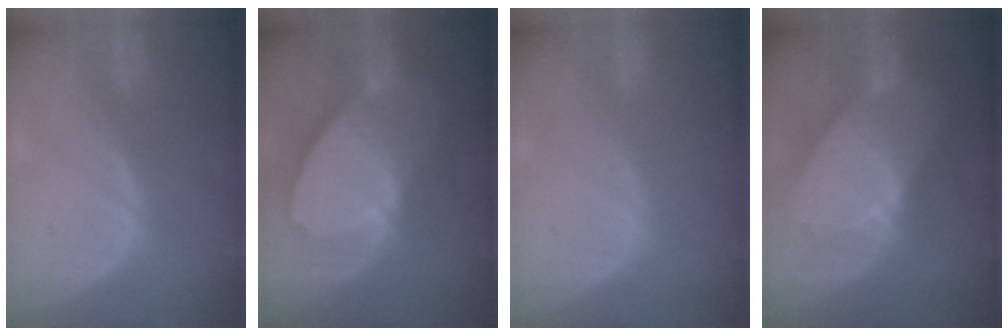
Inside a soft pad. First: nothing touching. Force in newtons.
{"total": 10.4, "press": 9.1, "slide": 5.1}
{"total": 0.0}
{"total": 8.3, "press": 8.3, "slide": 0.3}